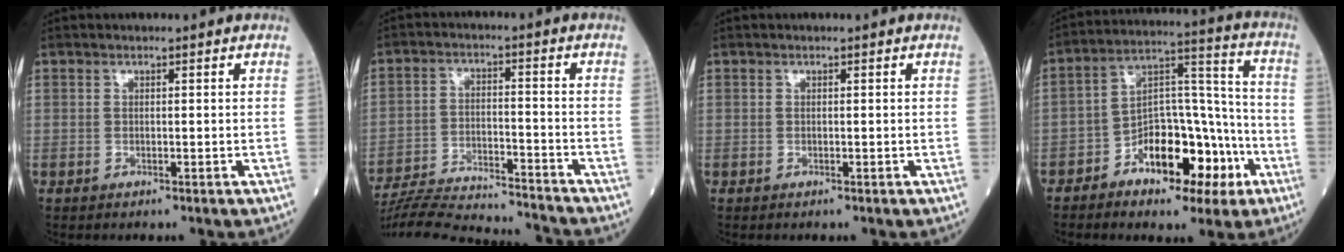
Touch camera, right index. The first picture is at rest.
{"total": 17.5, "force": [-16.9, 0.9, 4.5], "torque": [-0.093, -0.007, -0.260]}
{"total": 0.0}
{"total": 13.7, "force": [-6.5, 6.7, 10.0], "torque": [-0.160, 0.034, -0.092]}